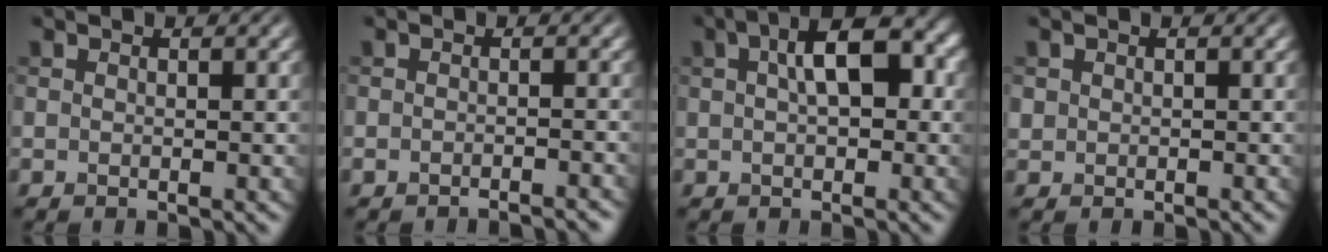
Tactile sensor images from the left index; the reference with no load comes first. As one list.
[{"total": 1.9, "force": [-1.8, 0.1, 0.4], "torque": [0.005, 0.006, -0.022]}, {"total": 6.4, "force": [1.6, 2.9, 5.4], "torque": [-0.084, 0.018, 0.020]}, {"total": 0.7, "force": [0.4, 0.6, -0.1], "torque": [0.004, -0.003, 0.003]}]